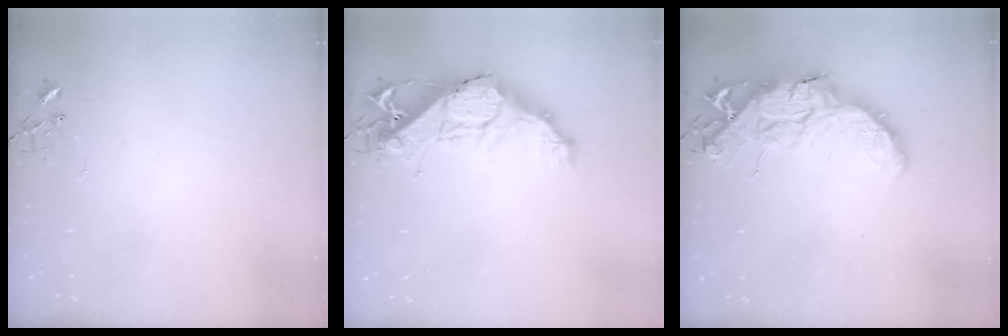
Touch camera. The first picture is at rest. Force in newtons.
{"total": 19.1, "press": 19.1, "slide": 1.5}
{"total": 18.0, "press": 18.0, "slide": 1.3}